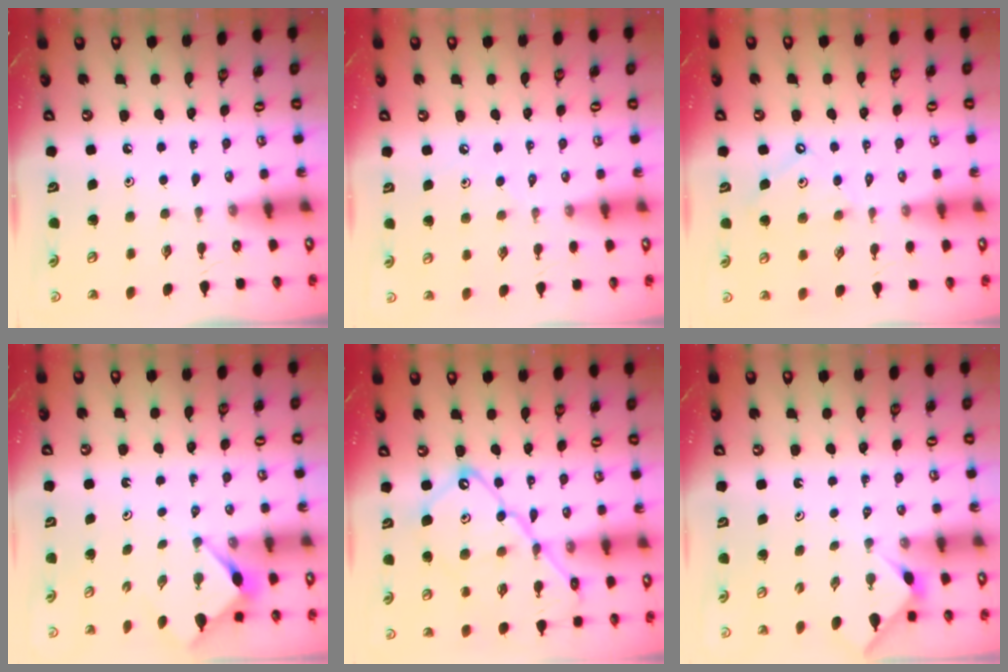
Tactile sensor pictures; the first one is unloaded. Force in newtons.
{"total": 4.4, "press": 4.4, "slide": 0.7}
{"total": 6.4, "press": 6.3, "slide": 0.8}
{"total": 3.4, "press": 3.4, "slide": 0.3}
{"total": 16.7, "press": 16.6, "slide": 1.8}
{"total": 2.5, "press": 2.5, "slide": 0.4}